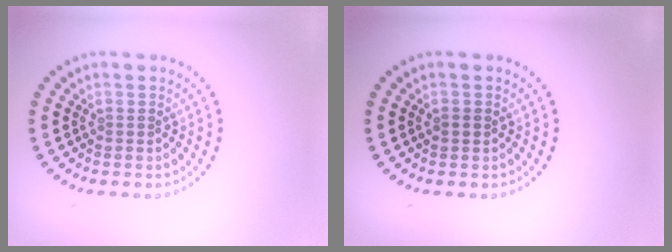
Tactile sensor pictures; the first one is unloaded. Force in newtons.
{"total": 1.0, "press": 1.0, "slide": 0.0}